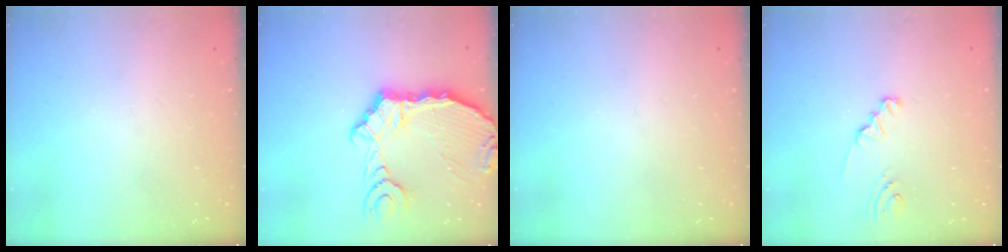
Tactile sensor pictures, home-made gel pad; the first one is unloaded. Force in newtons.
{"total": 13.5, "press": 12.9, "slide": 3.8}
{"total": 0.0}
{"total": 1.9, "press": 1.9, "slide": 0.3}